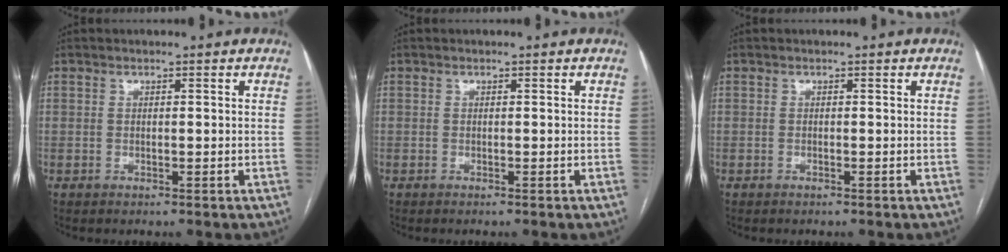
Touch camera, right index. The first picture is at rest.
{"total": 0.0}
{"total": 0.0}